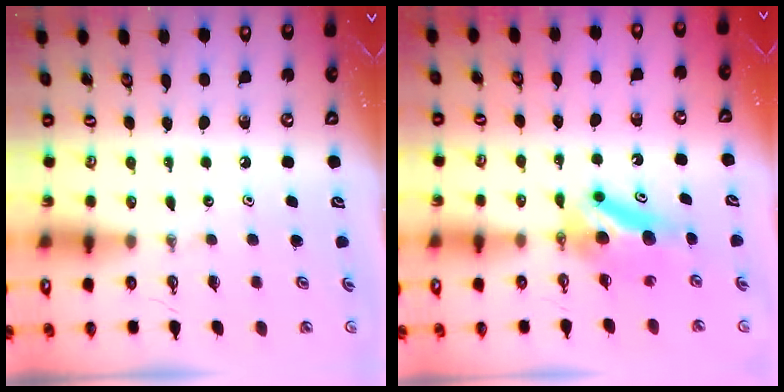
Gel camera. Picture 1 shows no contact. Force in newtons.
{"total": 7.6, "press": 7.1, "slide": 2.6}